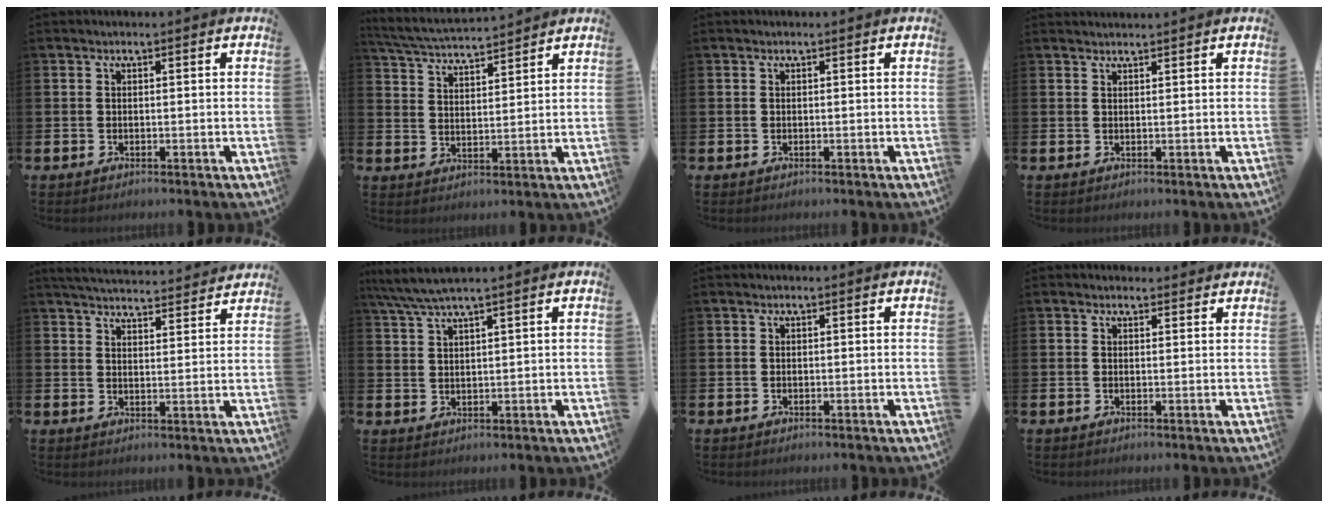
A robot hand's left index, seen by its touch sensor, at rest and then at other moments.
{"total": 4.8, "force": [4.8, 0.3, 0.8], "torque": [-0.042, -0.028, 0.084]}
{"total": 0.0}
{"total": 1.0, "force": [1.0, -0.1, 0.0], "torque": [-0.002, -0.001, 0.019]}
{"total": 5.0, "force": [4.9, 0.4, 0.3], "torque": [-0.022, -0.033, 0.088]}
{"total": 4.0, "force": [3.3, -0.2, 2.2], "torque": [-0.052, -0.006, 0.062]}
{"total": 0.0}
{"total": 0.9, "force": [0.8, 0.4, 0.1], "torque": [0.004, 0.003, 0.013]}